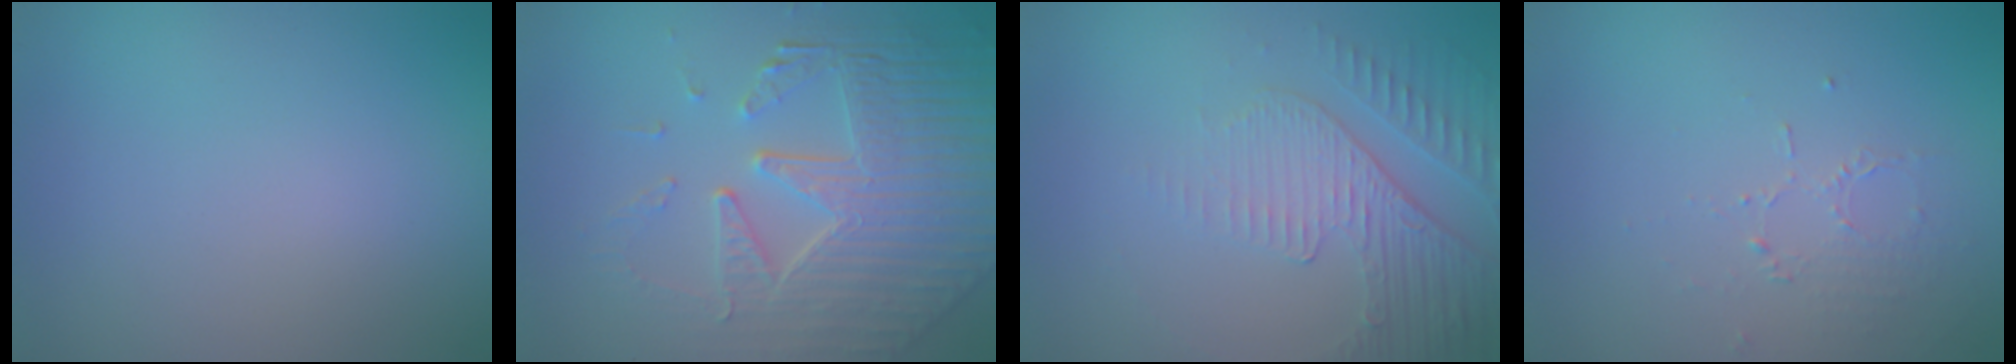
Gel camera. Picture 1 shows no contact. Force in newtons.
{"total": 8.0, "press": 5.6, "slide": 5.7}
{"total": 5.0, "press": 3.4, "slide": 3.8}
{"total": 1.3, "press": 0.6, "slide": 1.1}